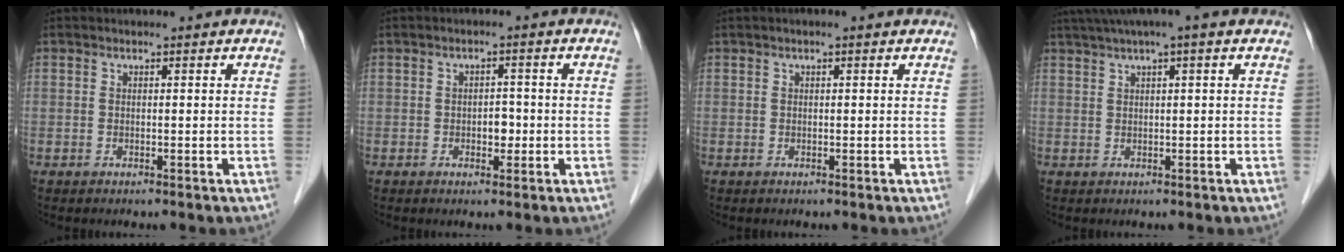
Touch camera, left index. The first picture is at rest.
{"total": 2.2, "force": [-0.6, 1.4, 1.6], "torque": [-0.020, 0.005, -0.006]}
{"total": 0.9, "force": [0.5, 0.1, 0.7], "torque": [-0.015, 0.012, 0.005]}
{"total": 6.3, "force": [4.2, -0.3, 4.7], "torque": [-0.080, 0.037, 0.070]}